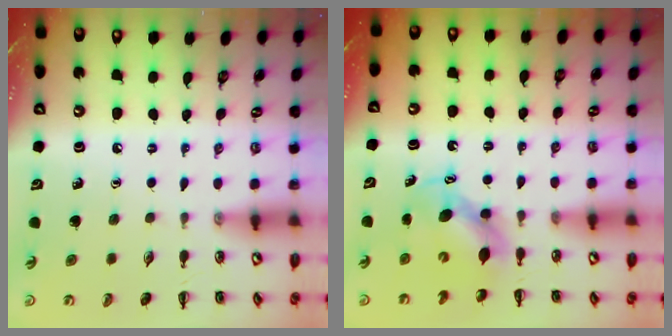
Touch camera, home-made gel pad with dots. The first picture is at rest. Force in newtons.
{"total": 6.4, "press": 6.4, "slide": 0.8}